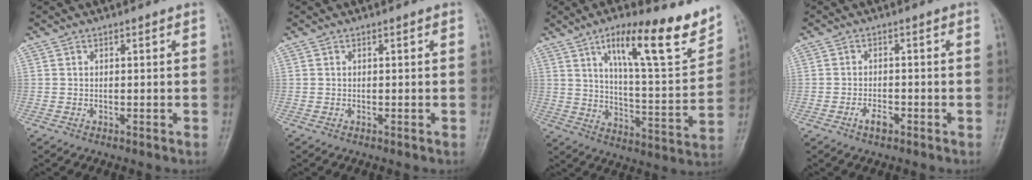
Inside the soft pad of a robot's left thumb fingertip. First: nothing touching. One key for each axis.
{"total": 0.0}
{"total": 18.8, "fx": 11.7, "fy": 4.0, "fz": 14.2, "tx": -0.184, "ty": -0.059, "tz": 0.187}
{"total": 2.6, "fx": -1.5, "fy": 1.2, "fz": 1.7, "tx": -0.030, "ty": 0.008, "tz": -0.029}